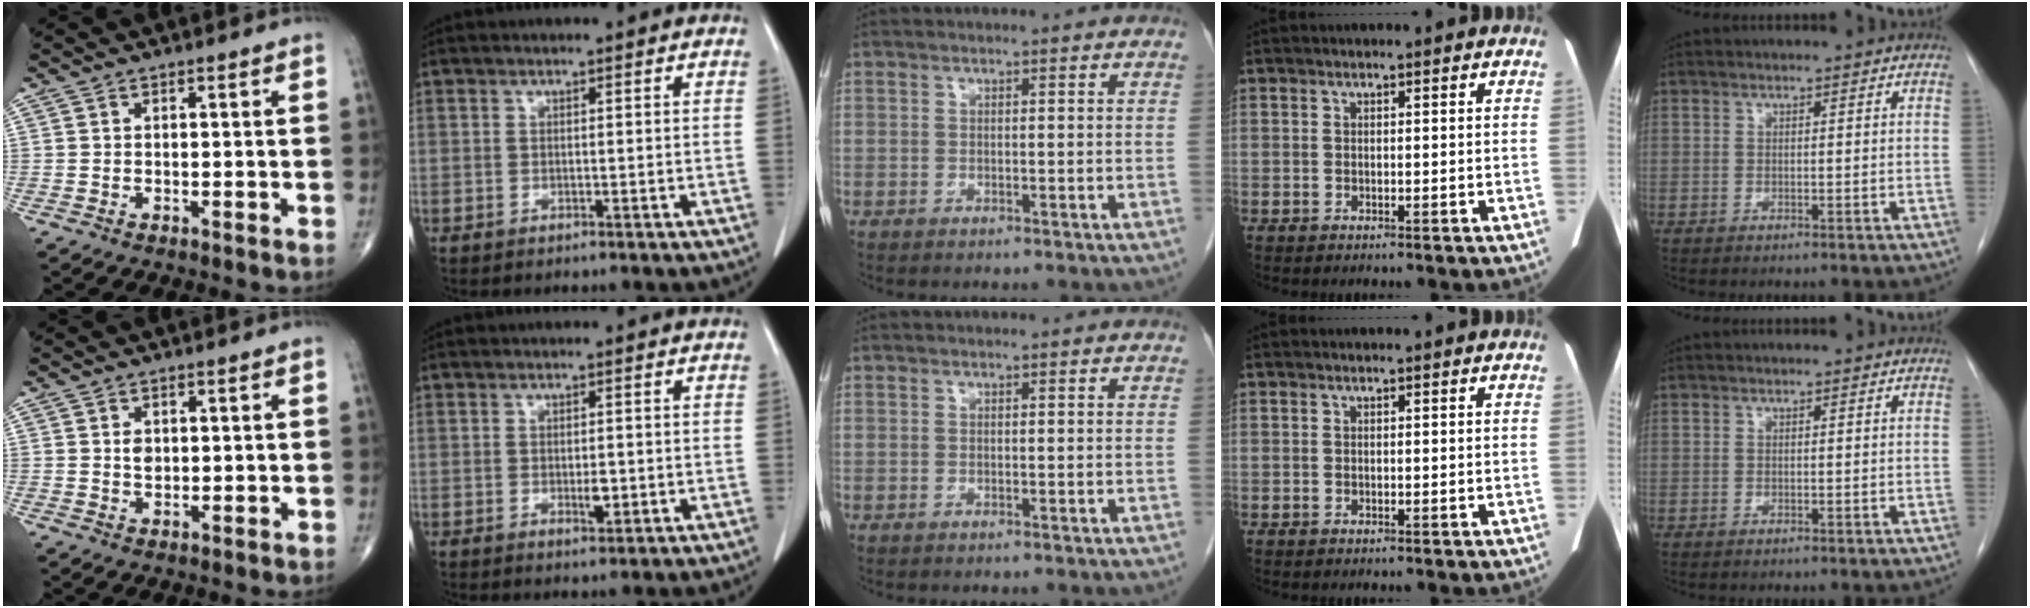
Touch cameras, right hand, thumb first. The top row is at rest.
{"thumb": {"total": 2.0, "force": [0.4, 1.4, 1.3], "torque": [-0.014, -0.002, 0.008]}, "index": {"total": 1.9, "force": [-0.4, 0.8, 1.7], "torque": [-0.029, -0.002, -0.002]}}